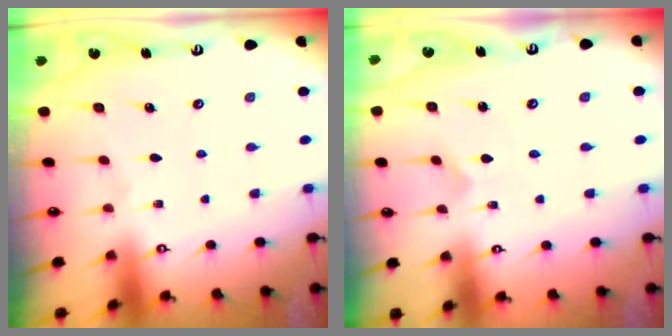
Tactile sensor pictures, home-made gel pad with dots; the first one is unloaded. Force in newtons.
{"total": 0.8, "press": 0.8, "slide": 0.1}